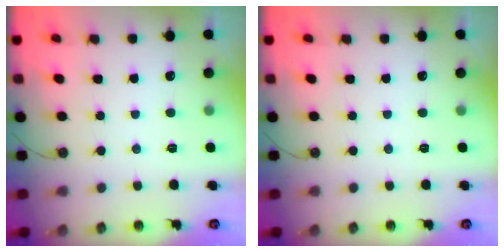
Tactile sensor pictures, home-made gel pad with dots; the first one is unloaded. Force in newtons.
{"total": 0.0}